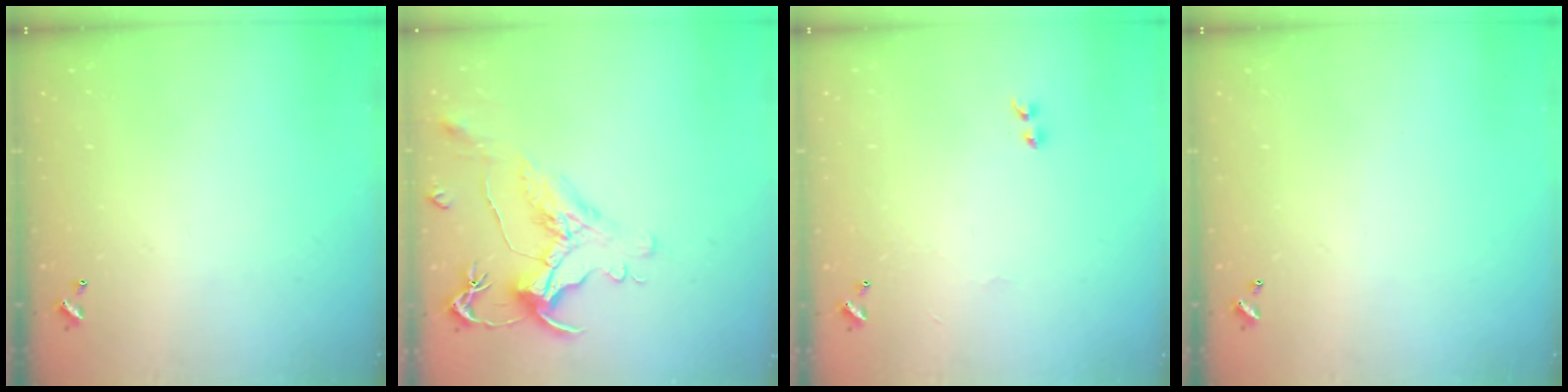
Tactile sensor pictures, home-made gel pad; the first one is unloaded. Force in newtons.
{"total": 1.7, "press": 1.1, "slide": 1.3}
{"total": 1.2, "press": 1.1, "slide": 0.5}
{"total": 0.0}